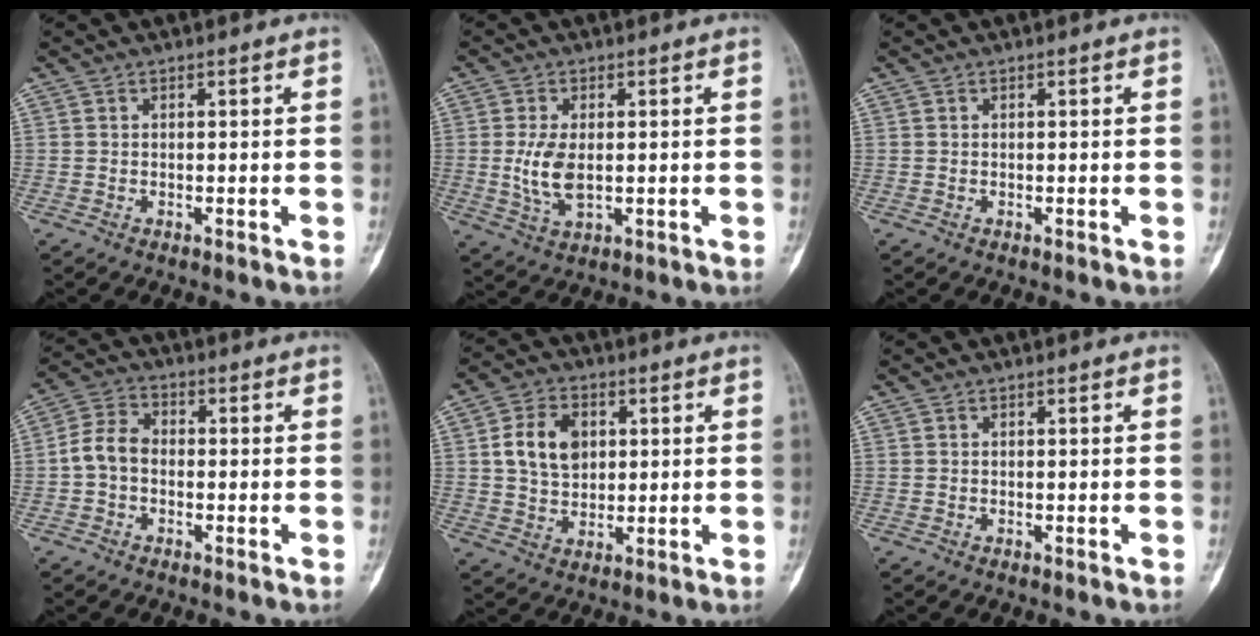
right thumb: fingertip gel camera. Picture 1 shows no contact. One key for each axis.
{"total": 6.7, "fx": -0.1, "fy": 3.5, "fz": 5.7, "tx": -0.120, "ty": -0.011, "tz": 0.003}
{"total": 0.0}
{"total": 6.0, "fx": -1.0, "fy": 4.4, "fz": 4.0, "tx": -0.069, "ty": 0.020, "tz": -0.033}
{"total": 9.5, "fx": 2.1, "fy": 6.9, "fz": 6.1, "tx": -0.090, "ty": -0.003, "tz": 0.039}
{"total": 0.0}